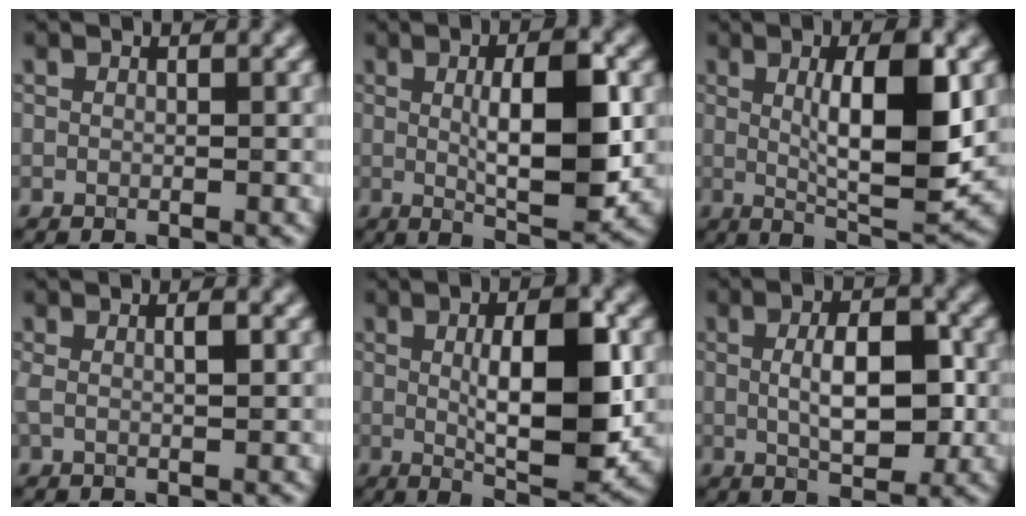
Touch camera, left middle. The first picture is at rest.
{"total": 8.0, "force": [0.5, 2.1, 7.7], "torque": [-0.111, -0.001, 0.008]}
{"total": 8.9, "force": [1.1, 2.1, 8.6], "torque": [-0.125, -0.009, 0.021]}
{"total": 1.6, "force": [0.3, 0.1, 1.6], "torque": [-0.032, 0.006, 0.000]}
{"total": 9.1, "force": [0.5, 2.6, 8.7], "torque": [-0.125, -0.001, 0.009]}
{"total": 6.0, "force": [0.1, 2.3, 5.5], "torque": [-0.092, 0.002, 0.001]}